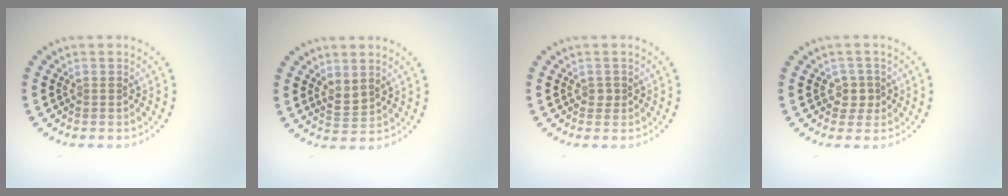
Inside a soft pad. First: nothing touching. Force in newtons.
{"total": 1.4, "press": 1.1, "slide": 0.9}
{"total": 0.6, "press": 0.5, "slide": 0.3}
{"total": 1.5, "press": 1.2, "slide": 1.0}